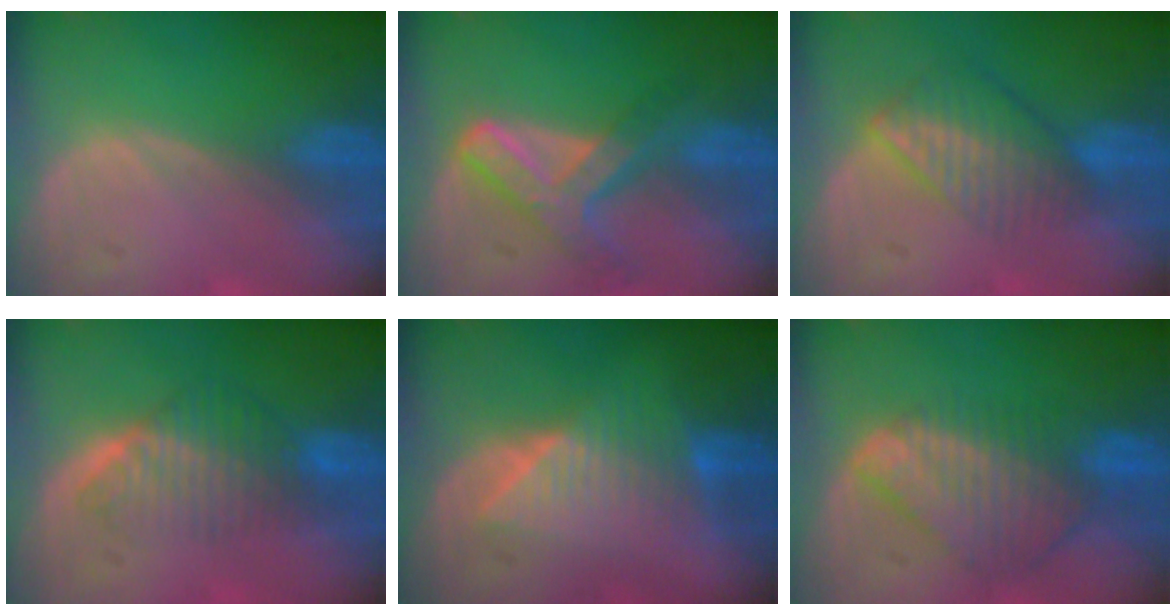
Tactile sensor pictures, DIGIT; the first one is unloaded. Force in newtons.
{"total": 7.2, "press": 6.2, "slide": 3.8}
{"total": 6.7, "press": 5.8, "slide": 3.3}
{"total": 6.5, "press": 5.8, "slide": 2.8}
{"total": 6.9, "press": 6.8, "slide": 0.9}
{"total": 9.0, "press": 7.8, "slide": 4.6}